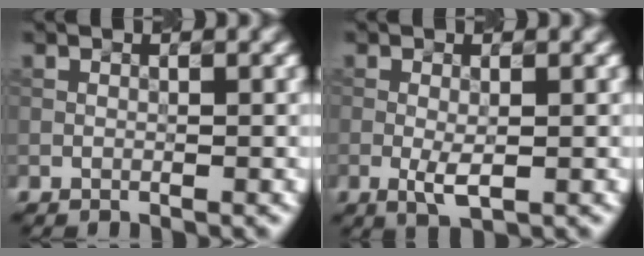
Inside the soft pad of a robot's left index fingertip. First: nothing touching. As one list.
[{"total": 2.2, "force": [-0.4, 0.7, 2.0], "torque": [-0.041, -0.005, -0.007]}]